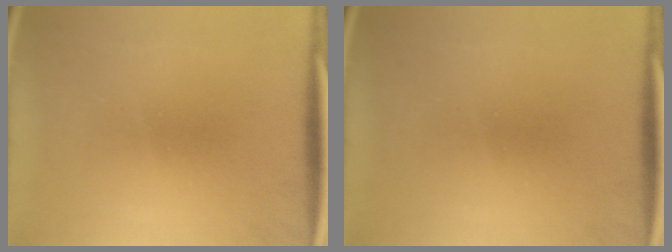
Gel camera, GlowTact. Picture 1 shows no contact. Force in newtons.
{"total": 0.0}